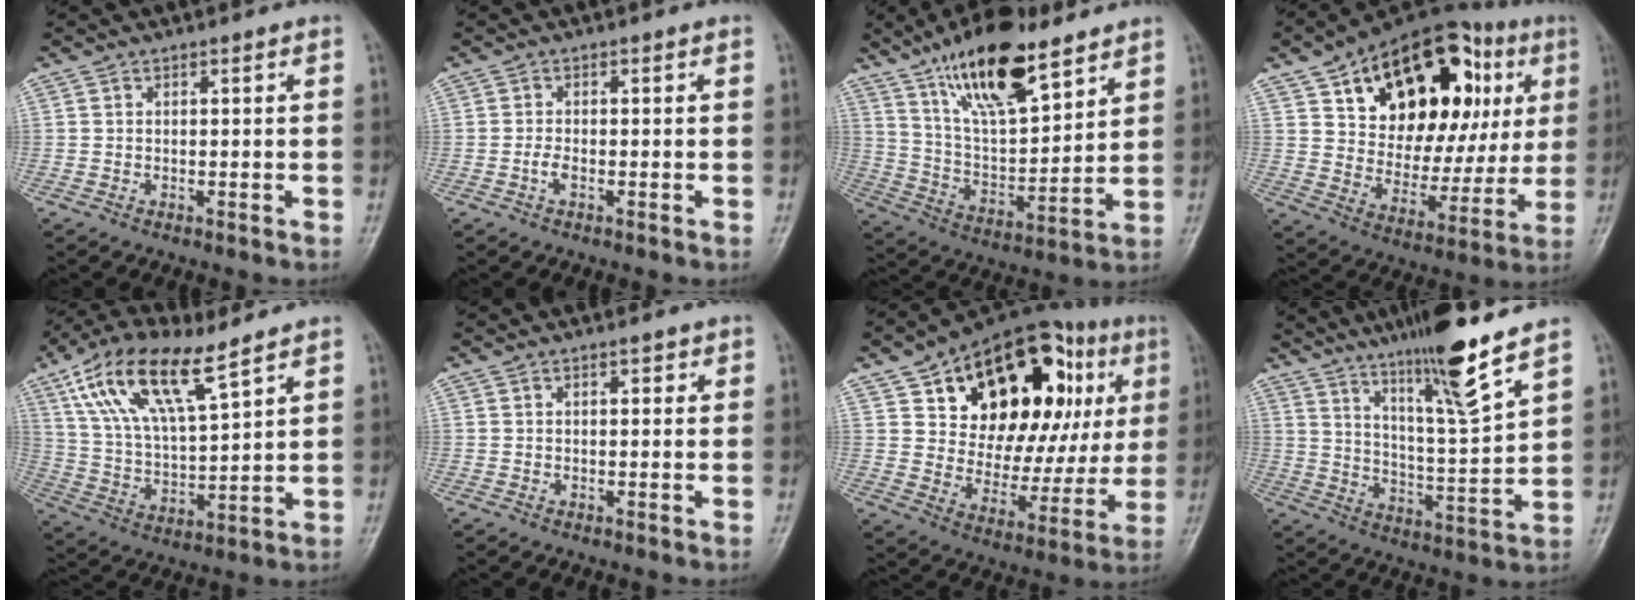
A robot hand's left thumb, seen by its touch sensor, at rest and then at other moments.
{"total": 1.5, "force": [-0.6, 0.7, 1.1], "torque": [-0.024, 0.003, -0.015]}
{"total": 19.0, "force": [12.3, 6.9, 12.7], "torque": [-0.187, -0.060, 0.226]}
{"total": 29.7, "force": [10.9, 17.1, 21.7], "torque": [-0.272, 0.013, 0.174]}
{"total": 16.6, "force": [9.7, 6.0, 12.1], "torque": [-0.219, -0.024, 0.189]}
{"total": 1.3, "force": [0.7, 0.8, 0.8], "torque": [-0.002, 0.000, 0.006]}
{"total": 30.3, "force": [10.9, 16.9, 22.6], "torque": [-0.279, 0.012, 0.173]}
{"total": 14.9, "force": [10.6, 0.7, 10.5], "torque": [-0.173, -0.065, 0.183]}